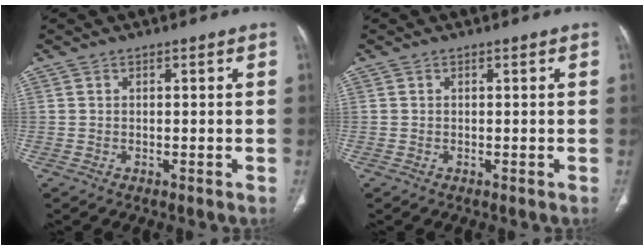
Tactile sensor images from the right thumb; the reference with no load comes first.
{"total": 0.0}